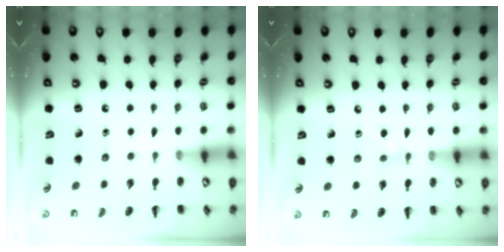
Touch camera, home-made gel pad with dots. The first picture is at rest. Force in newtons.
{"total": 3.0, "press": 2.9, "slide": 1.0}